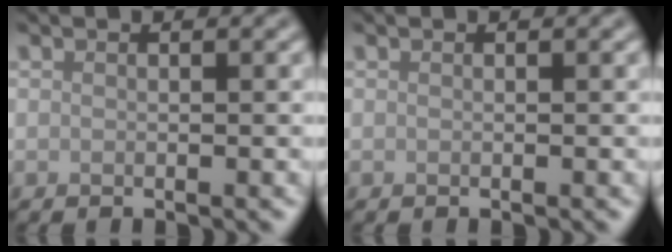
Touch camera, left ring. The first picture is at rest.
{"total": 0.0}